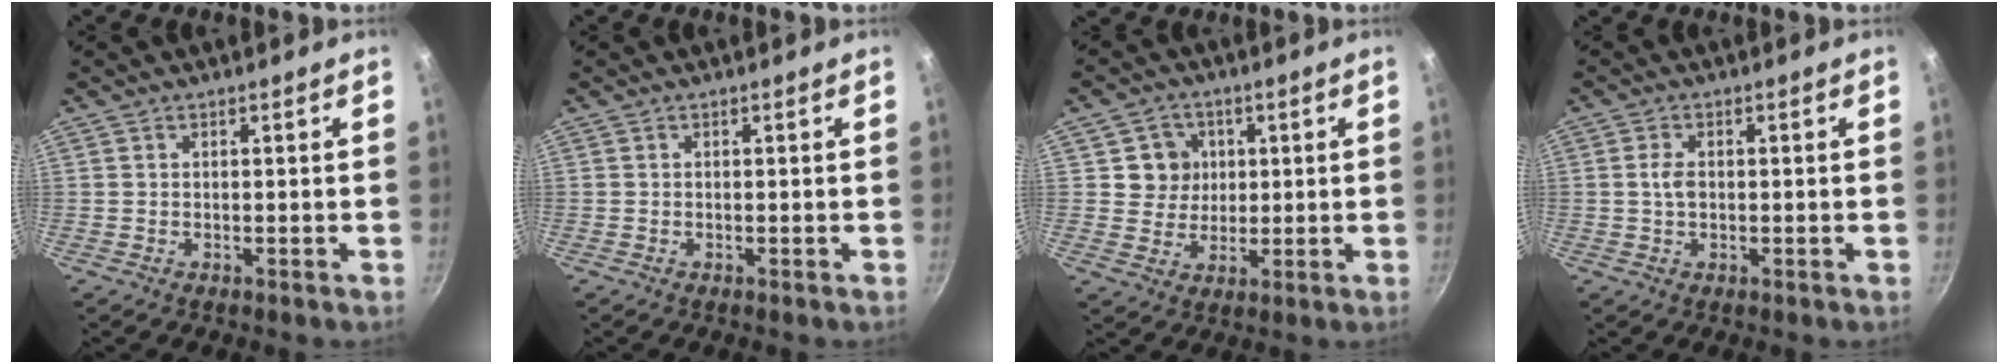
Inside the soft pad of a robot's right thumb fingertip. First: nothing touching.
{"total": 0.0}
{"total": 6.5, "force": [1.6, 6.2, 1.6], "torque": [0.014, -0.003, 0.024]}
{"total": 2.7, "force": [0.0, 1.7, 2.0], "torque": [-0.036, 0.005, -0.001]}